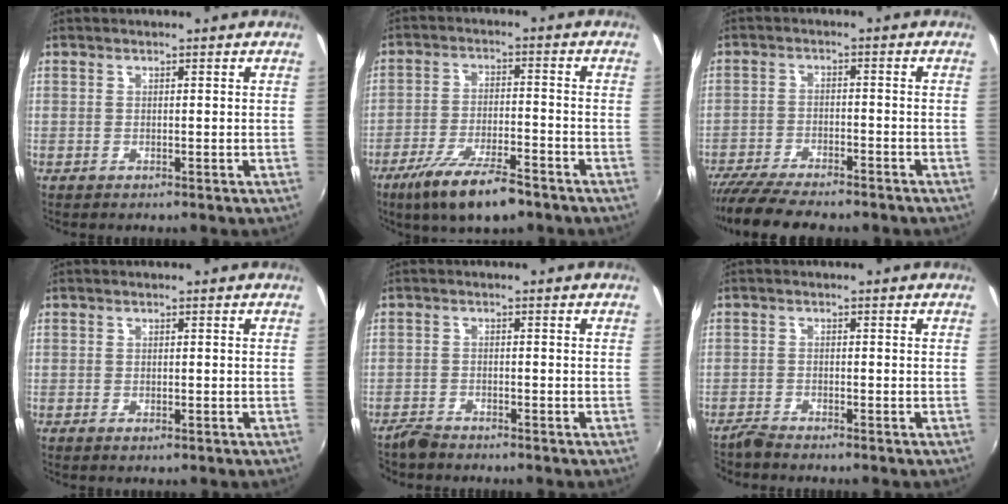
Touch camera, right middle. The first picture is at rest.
{"total": 12.0, "force": [-8.4, 3.1, 7.9], "torque": [-0.170, -0.026, -0.146]}
{"total": 12.2, "force": [-10.6, 2.3, 5.7], "torque": [-0.127, -0.036, -0.174]}
{"total": 0.7, "force": [-0.4, 0.4, 0.5], "torque": [-0.007, -0.004, -0.007]}
{"total": 2.6, "force": [-2.5, 0.6, 0.3], "torque": [-0.016, -0.006, -0.054]}
{"total": 2.1, "force": [-2.1, 0.0, 0.3], "torque": [-0.014, -0.008, -0.046]}